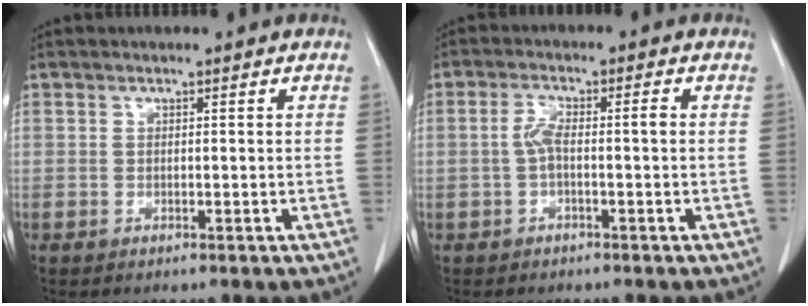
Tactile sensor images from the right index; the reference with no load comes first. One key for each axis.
{"total": 3.7, "fx": -0.5, "fy": 0.8, "fz": 3.6, "tx": -0.075, "ty": 0.015, "tz": -0.008}